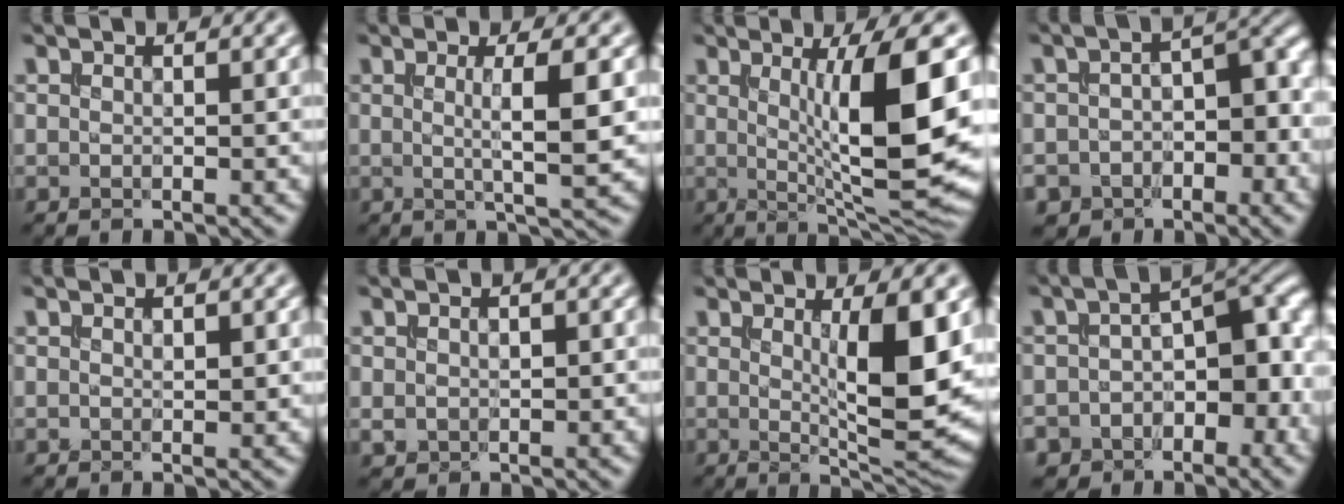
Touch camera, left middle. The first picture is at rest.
{"total": 4.5, "force": [0.2, 0.9, 4.4], "torque": [-0.061, 0.000, 0.004]}
{"total": 10.5, "force": [0.9, 2.0, 10.2], "torque": [-0.148, -0.011, 0.027]}
{"total": 6.3, "force": [-3.0, 4.1, 3.8], "torque": [-0.043, -0.007, -0.046]}
{"total": 0.9, "force": [0.2, 0.4, 0.8], "torque": [-0.014, 0.000, 0.007]}
{"total": 1.6, "force": [-0.1, 1.2, 1.1], "torque": [-0.021, -0.001, 0.006]}
{"total": 7.9, "force": [1.0, 1.7, 7.6], "torque": [-0.104, -0.016, 0.026]}
{"total": 9.5, "force": [-2.9, 5.9, 6.8], "torque": [-0.085, -0.005, -0.045]}